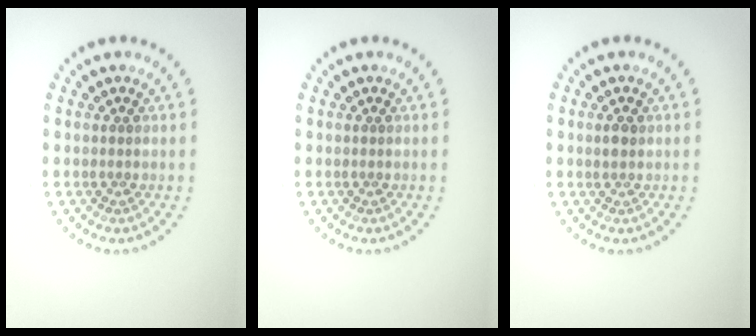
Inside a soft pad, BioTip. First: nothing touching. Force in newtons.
{"total": 0.0}
{"total": 1.1, "press": 1.0, "slide": 0.3}